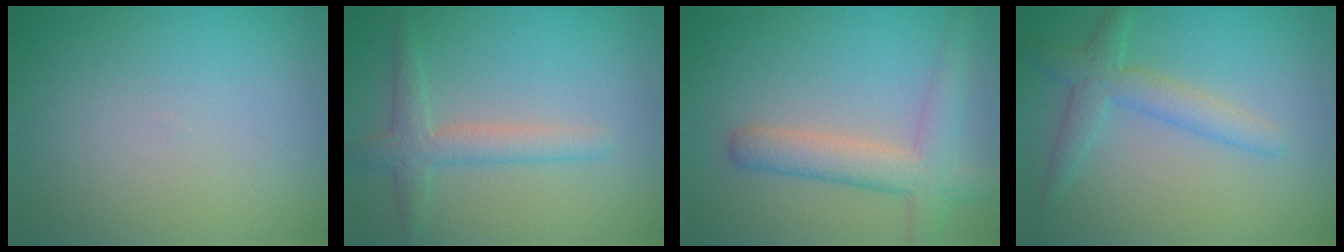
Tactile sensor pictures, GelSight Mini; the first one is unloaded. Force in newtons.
{"total": 2.8, "press": 2.8, "slide": 0.1}
{"total": 4.4, "press": 4.4, "slide": 0.3}
{"total": 2.1, "press": 2.1, "slide": 0.1}